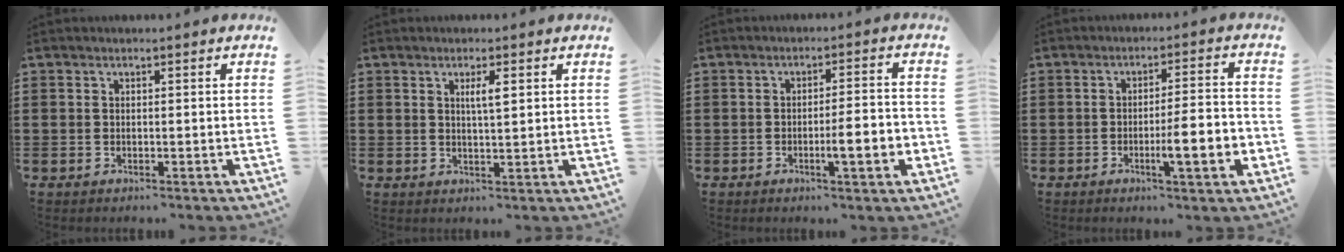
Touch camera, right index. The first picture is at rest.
{"total": 2.6, "force": [1.0, 0.4, 2.4], "torque": [-0.048, 0.004, 0.014]}
{"total": 6.0, "force": [-1.8, 0.6, 5.7], "torque": [-0.083, -0.009, -0.032]}
{"total": 7.5, "force": [-2.3, 0.9, 7.1], "torque": [-0.105, -0.007, -0.040]}